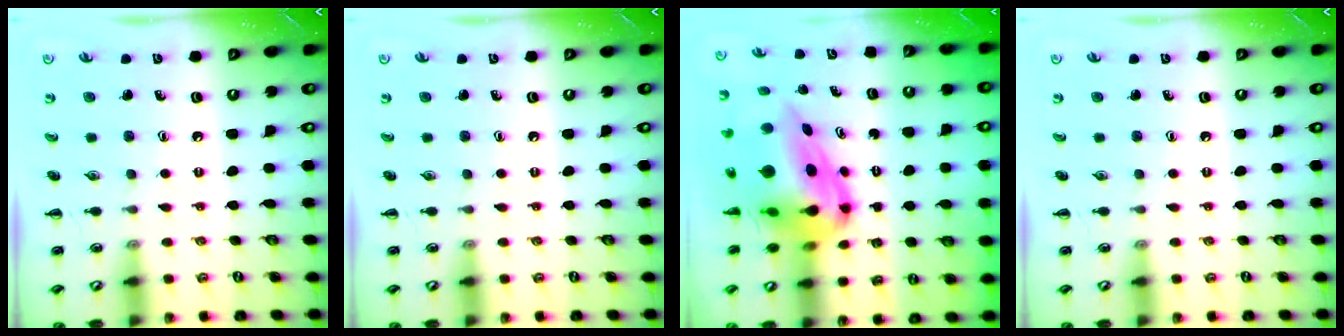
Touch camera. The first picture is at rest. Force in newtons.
{"total": 0.0}
{"total": 11.5, "press": 10.9, "slide": 3.6}
{"total": 0.0}